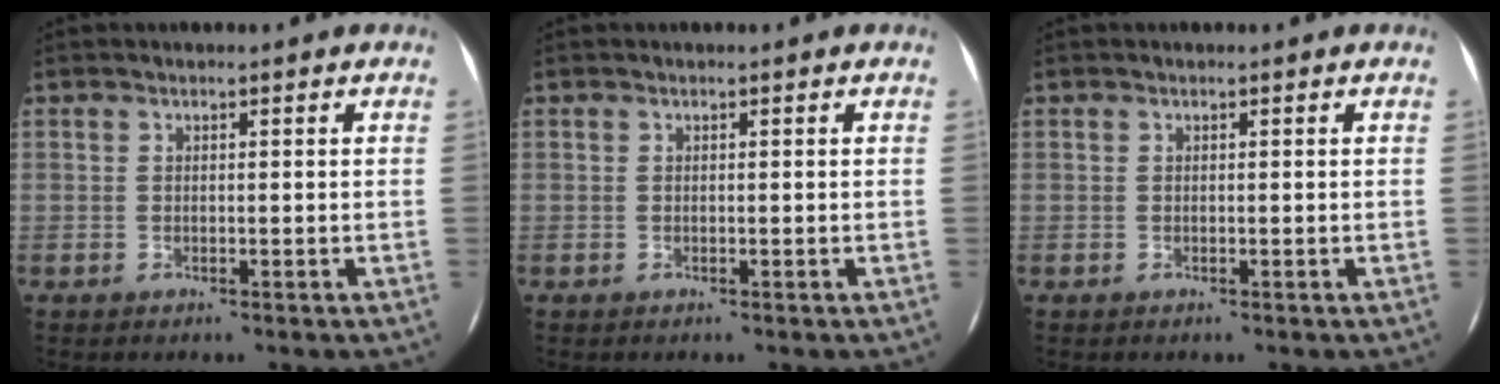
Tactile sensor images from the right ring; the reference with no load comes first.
{"total": 0.0}
{"total": 0.0}